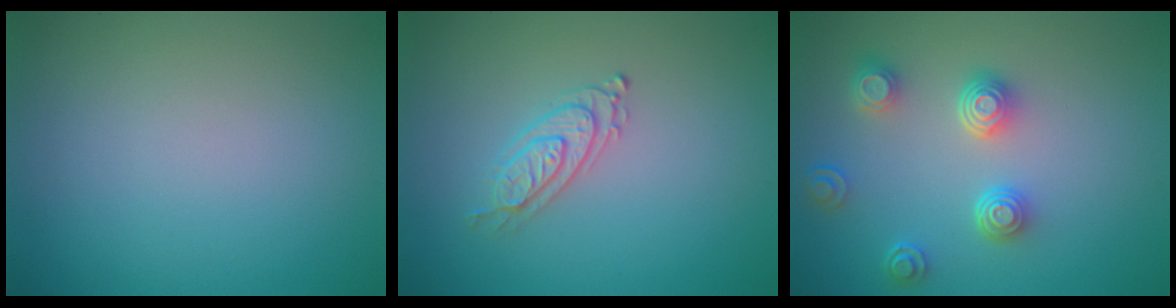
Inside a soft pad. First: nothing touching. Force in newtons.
{"total": 2.2, "press": 2.0, "slide": 0.8}
{"total": 4.3, "press": 3.5, "slide": 2.5}